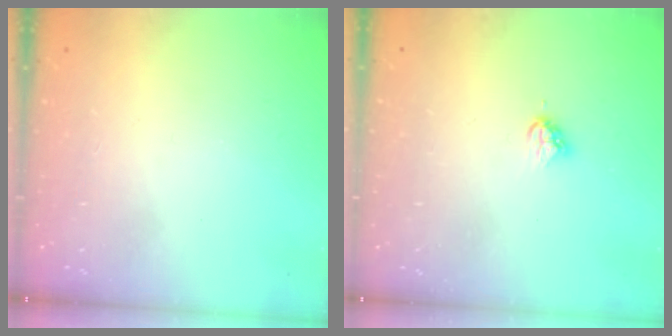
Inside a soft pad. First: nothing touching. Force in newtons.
{"total": 3.8, "press": 3.8, "slide": 0.3}